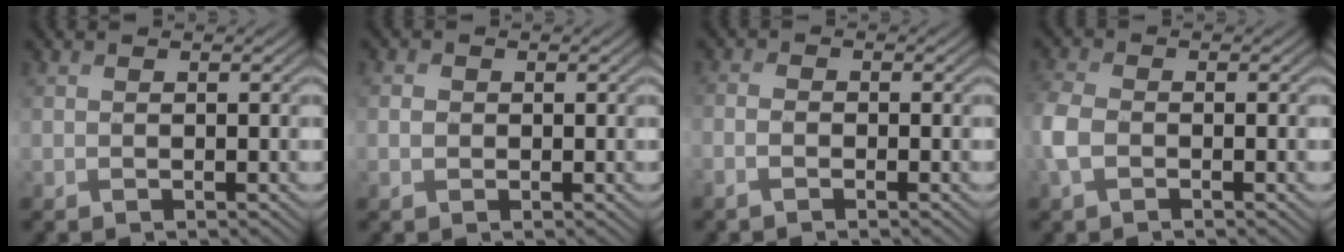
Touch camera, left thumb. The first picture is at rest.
{"total": 1.6, "force": [-0.4, 1.4, 0.7], "torque": [-0.015, 0.001, -0.014]}
{"total": 1.2, "force": [-1.2, 0.0, 0.1], "torque": [0.005, 0.002, -0.031]}
{"total": 3.5, "force": [-1.8, 2.1, 2.3], "torque": [-0.067, -0.001, -0.047]}